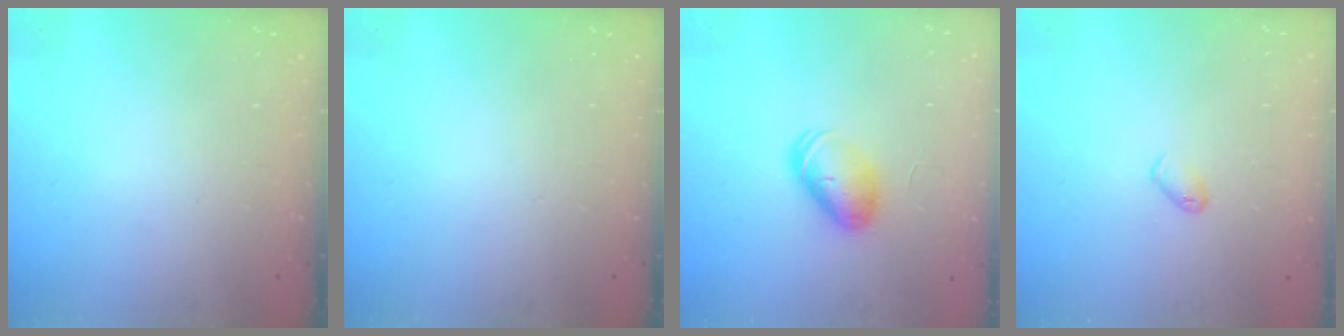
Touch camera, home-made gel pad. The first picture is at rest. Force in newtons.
{"total": 0.0}
{"total": 9.0, "press": 8.9, "slide": 1.4}
{"total": 4.5, "press": 4.4, "slide": 1.0}